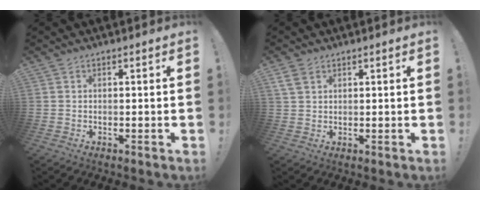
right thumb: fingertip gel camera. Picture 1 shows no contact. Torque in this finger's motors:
{"motor_torque": [-0.31, 0.82, 0.42, 0.14, 0.19]}